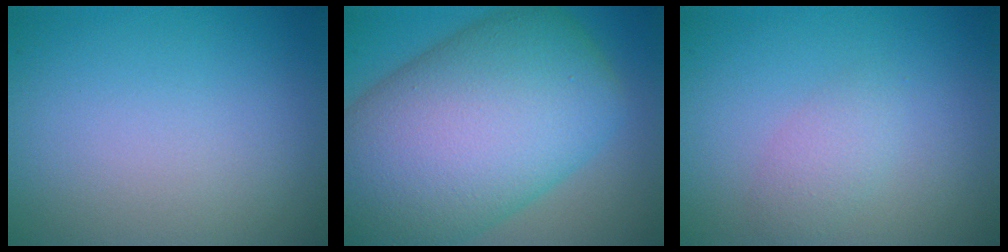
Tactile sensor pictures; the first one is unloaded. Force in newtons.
{"total": 16.4, "press": 16.4, "slide": 0.4}
{"total": 1.7, "press": 1.7, "slide": 0.1}